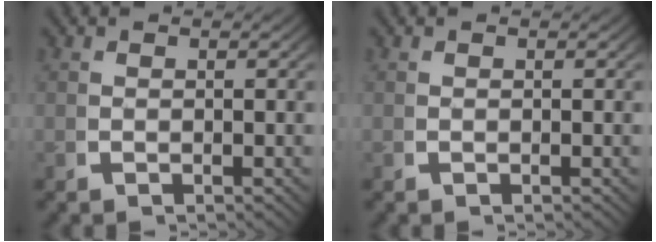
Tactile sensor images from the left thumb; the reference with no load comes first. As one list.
[{"total": 0.0}]